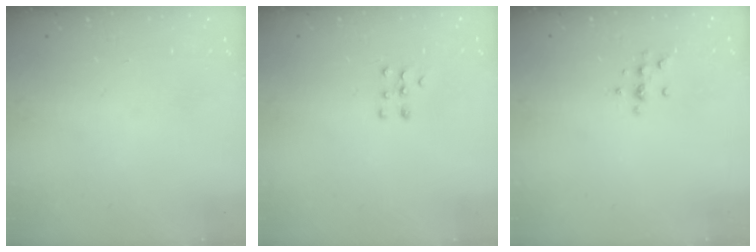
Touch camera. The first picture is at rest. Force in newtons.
{"total": 5.5, "press": 5.5, "slide": 0.9}
{"total": 5.6, "press": 5.6, "slide": 0.6}